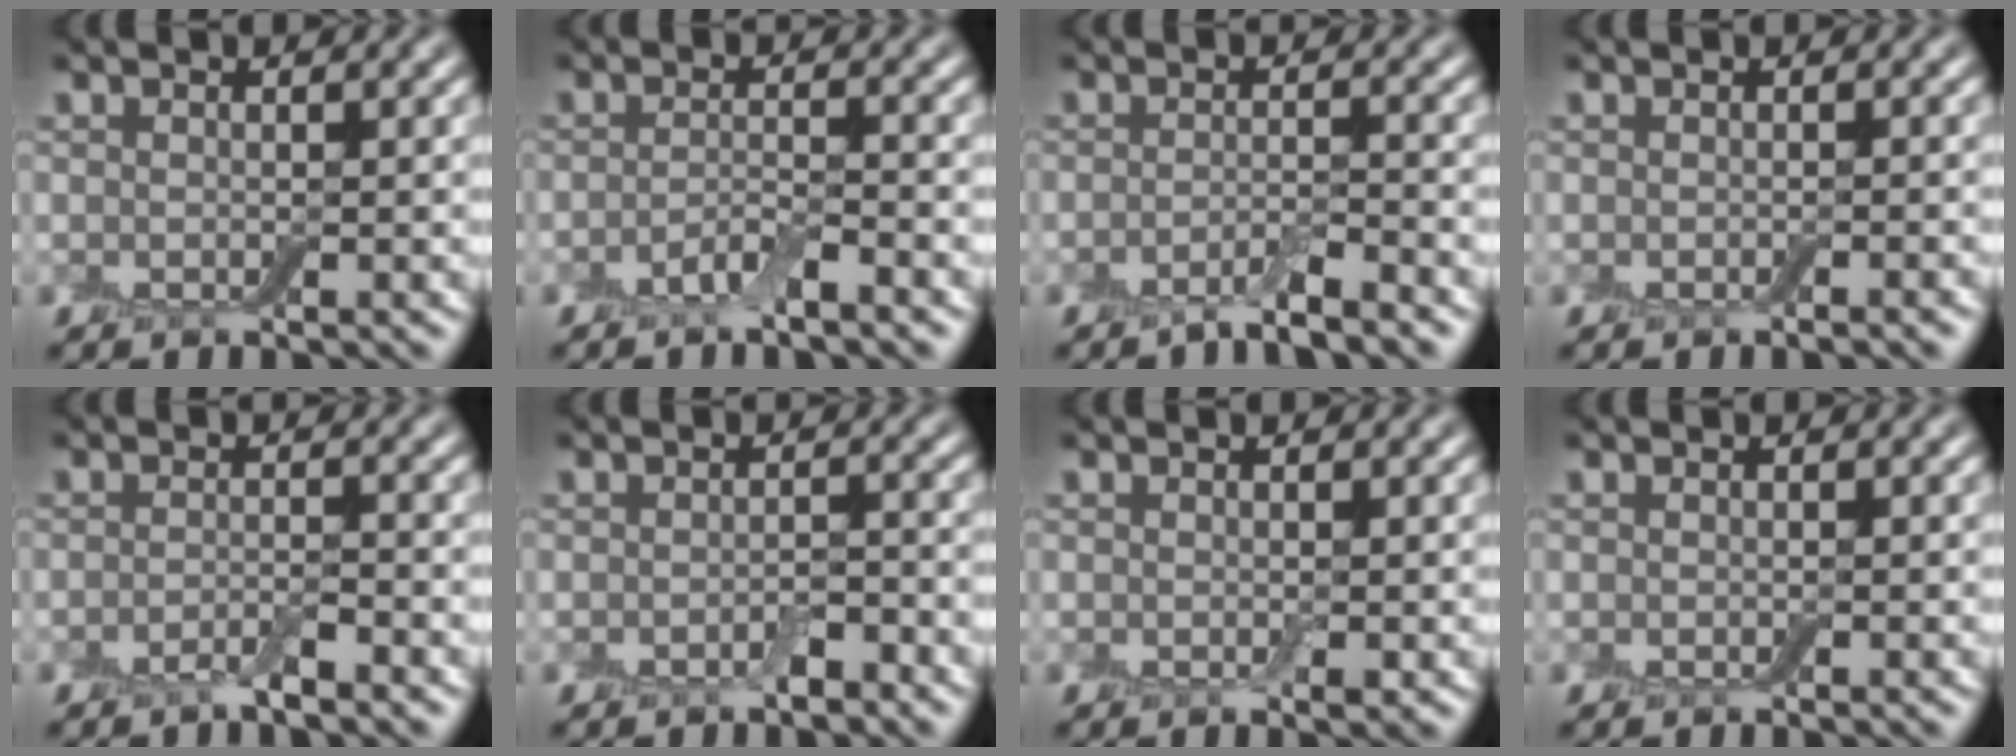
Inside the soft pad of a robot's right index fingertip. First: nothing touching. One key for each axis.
{"total": 2.1, "fx": -1.4, "fy": 0.4, "fz": 1.6, "tx": -0.030, "ty": 0.005, "tz": -0.031}
{"total": 2.3, "fx": -1.7, "fy": 0.2, "fz": 1.4, "tx": -0.019, "ty": 0.002, "tz": -0.039}
{"total": 0.8, "fx": -0.5, "fy": 0.1, "fz": 0.6, "tx": -0.004, "ty": 0.002, "tz": -0.010}
{"total": 1.7, "fx": -1.2, "fy": 0.3, "fz": 1.2, "tx": -0.021, "ty": 0.001, "tz": -0.026}
{"total": 1.4, "fx": -0.8, "fy": 0.6, "fz": 0.9, "tx": -0.016, "ty": 0.001, "tz": -0.015}
{"total": 0.7, "fx": 0.0, "fy": 0.3, "fz": 0.6, "tx": -0.008, "ty": -0.002, "tz": -0.001}
{"total": 0.0}